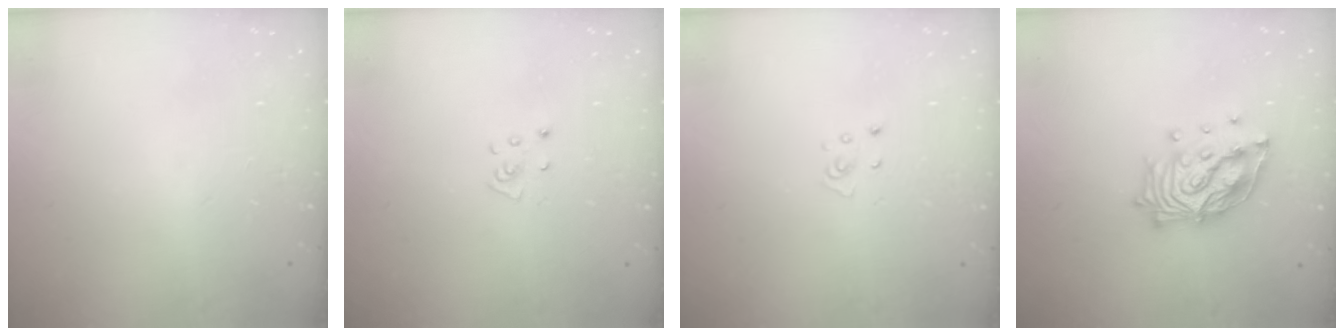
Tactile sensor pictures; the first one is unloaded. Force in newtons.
{"total": 3.9, "press": 3.9, "slide": 0.3}
{"total": 3.3, "press": 3.3, "slide": 0.3}
{"total": 14.1, "press": 14.0, "slide": 1.4}